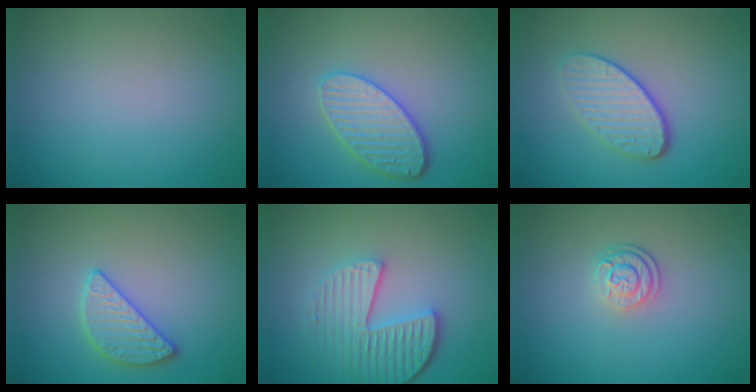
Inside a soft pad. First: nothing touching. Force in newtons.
{"total": 4.0, "press": 3.6, "slide": 1.7}
{"total": 4.3, "press": 3.2, "slide": 2.9}
{"total": 2.8, "press": 2.8, "slide": 0.3}
{"total": 5.2, "press": 4.0, "slide": 3.4}
{"total": 2.6, "press": 1.9, "slide": 1.8}